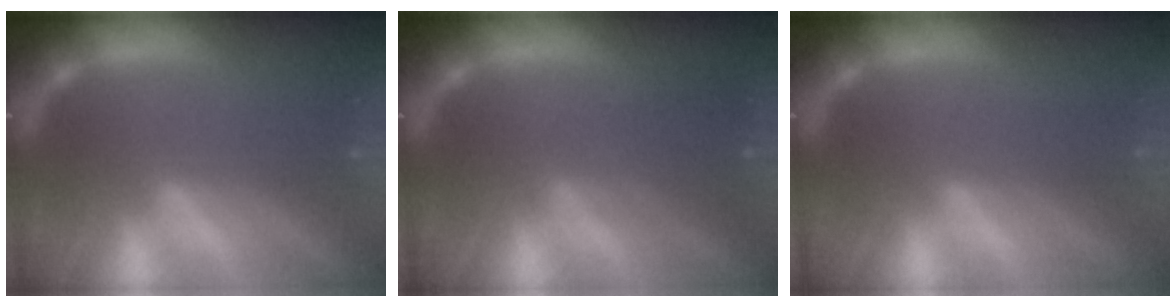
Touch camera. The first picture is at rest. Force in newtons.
{"total": 2.9}
{"total": 0.0}